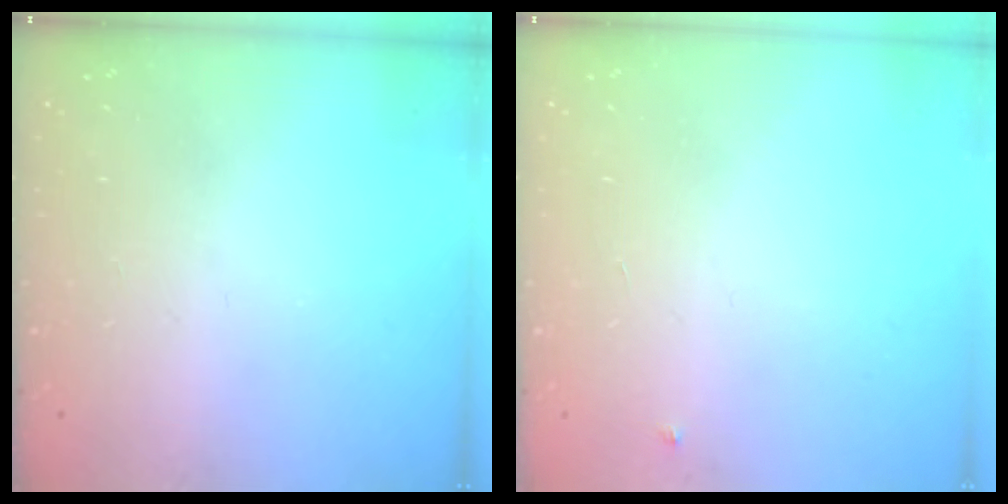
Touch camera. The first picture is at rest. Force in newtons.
{"total": 2.7, "press": 2.7, "slide": 0.4}